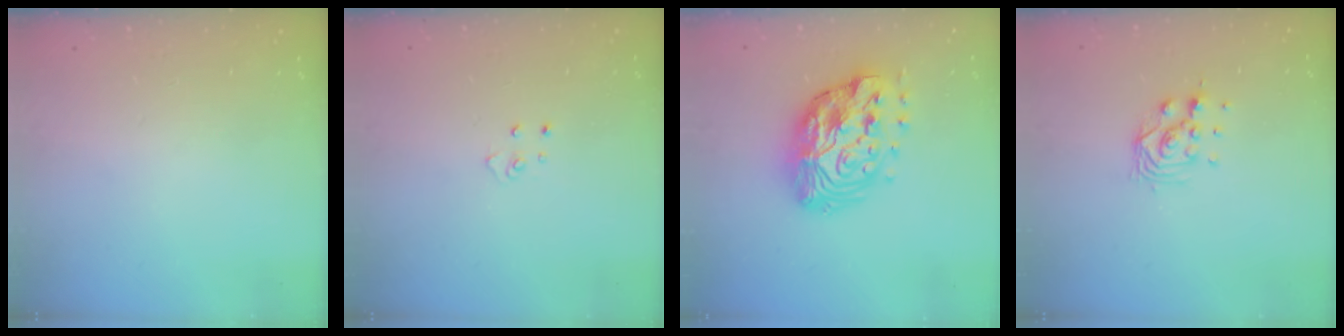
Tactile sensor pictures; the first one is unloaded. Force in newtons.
{"total": 4.7, "press": 4.6, "slide": 0.4}
{"total": 18.2, "press": 18.1, "slide": 1.3}
{"total": 7.9, "press": 7.8, "slide": 0.6}